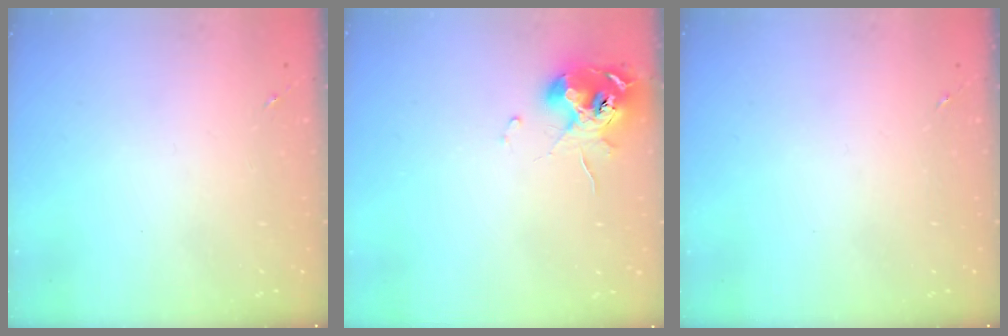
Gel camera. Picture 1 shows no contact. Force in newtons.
{"total": 10.8, "press": 10.7, "slide": 1.2}
{"total": 0.0}